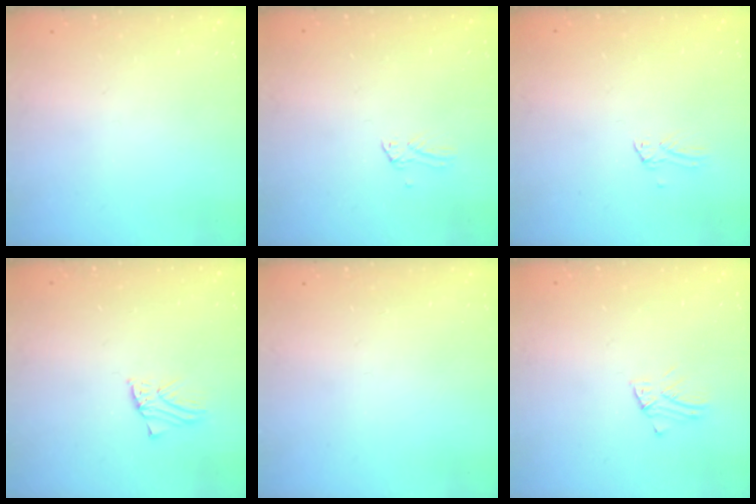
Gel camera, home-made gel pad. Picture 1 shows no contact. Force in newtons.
{"total": 0.0}
{"total": 0.0}
{"total": 0.9, "press": 0.9, "slide": 0.1}
{"total": 0.0}
{"total": 1.6, "press": 1.6, "slide": 0.1}